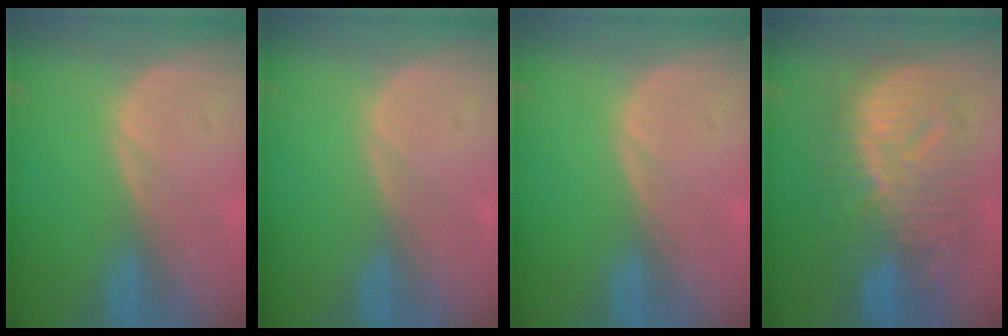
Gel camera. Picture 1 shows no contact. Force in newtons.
{"total": 0.0}
{"total": 0.0}
{"total": 12.5, "press": 12.4, "slide": 1.1}